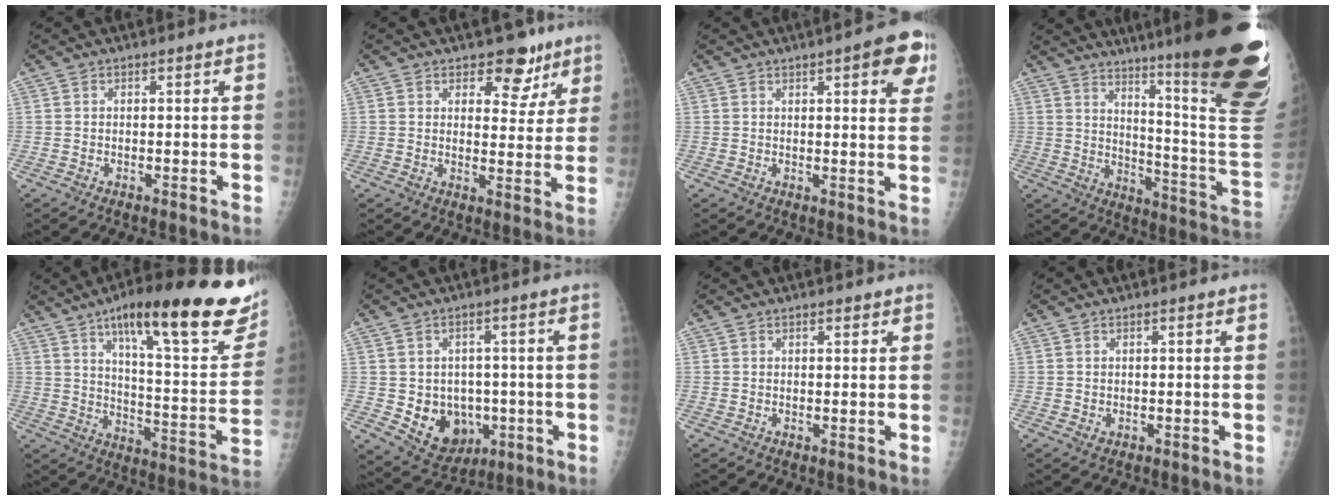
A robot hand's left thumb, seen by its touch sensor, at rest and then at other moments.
{"total": 7.3, "force": [5.0, 4.4, 3.0], "torque": [0.000, -0.025, 0.068]}
{"total": 8.2, "force": [3.9, 2.2, 6.8], "torque": [-0.061, -0.011, 0.042]}
{"total": 30.7, "force": [18.5, 3.5, 24.2], "torque": [-0.239, -0.103, 0.258]}
{"total": 29.1, "force": [16.8, 7.2, 22.6], "torque": [-0.288, -0.043, 0.245]}
{"total": 10.5, "force": [-1.9, 8.5, 5.7], "torque": [-0.054, 0.007, -0.008]}
{"total": 1.0, "force": [0.7, 0.4, 0.6], "torque": [-0.008, -0.002, 0.009]}
{"total": 0.8, "force": [0.0, 0.6, 0.5], "torque": [-0.006, -0.001, 0.004]}